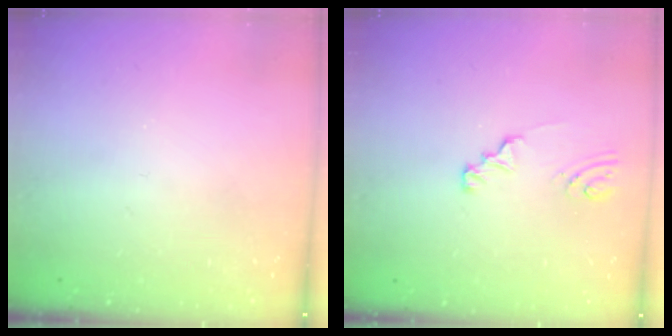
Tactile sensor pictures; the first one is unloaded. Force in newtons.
{"total": 1.7, "press": 1.7, "slide": 0.1}